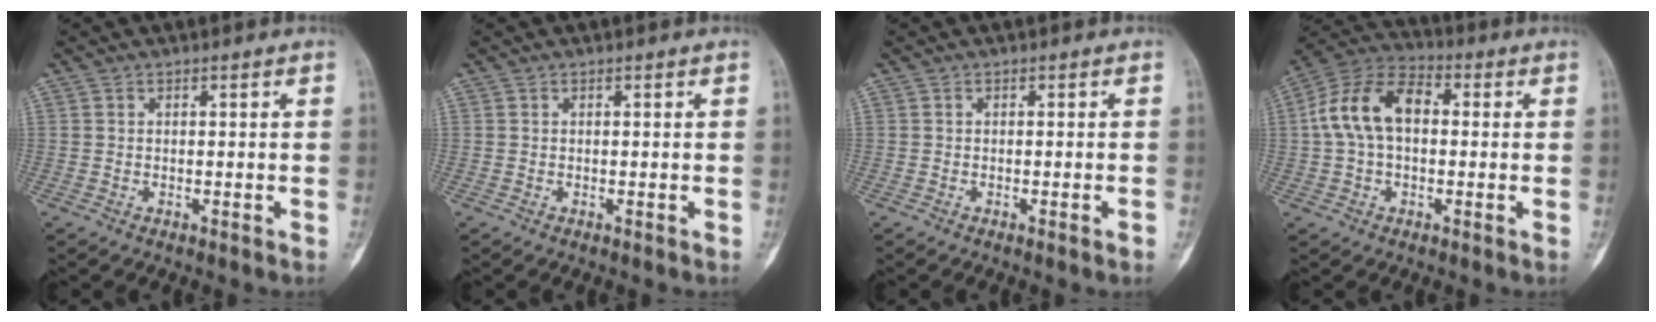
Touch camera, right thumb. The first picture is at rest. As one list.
[{"total": 0.0}, {"total": 1.0, "force": [-0.6, -0.1, 0.7], "torque": [-0.012, -0.001, -0.008]}, {"total": 12.8, "force": [1.1, 8.1, 9.9], "torque": [-0.186, 0.038, 0.009]}]